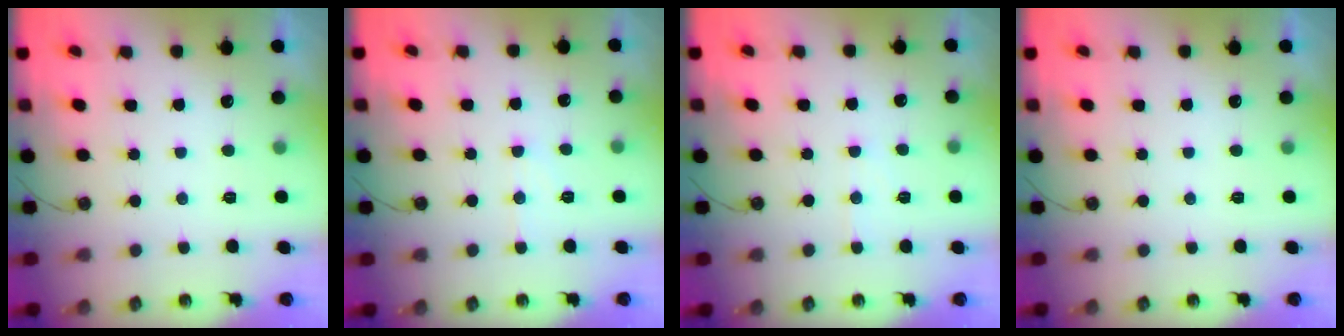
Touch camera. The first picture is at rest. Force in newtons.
{"total": 6.0, "press": 6.0, "slide": 0.4}
{"total": 4.7, "press": 4.6, "slide": 0.3}
{"total": 0.0}